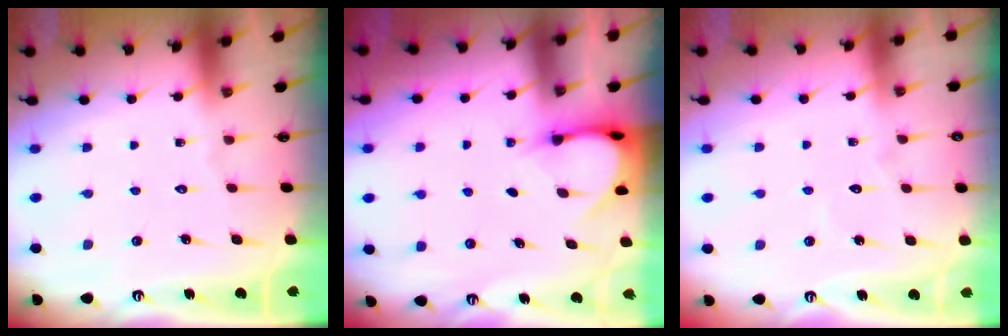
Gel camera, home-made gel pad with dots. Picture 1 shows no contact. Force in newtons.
{"total": 3.9, "press": 3.9, "slide": 0.3}
{"total": 3.1, "press": 3.1, "slide": 0.3}